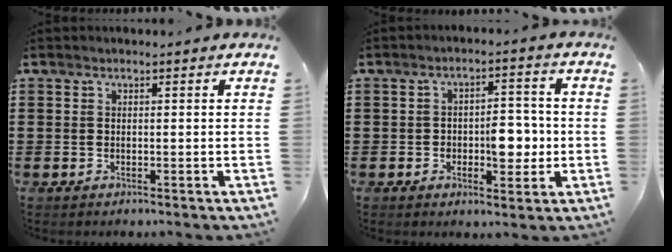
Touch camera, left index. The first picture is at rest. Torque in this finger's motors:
{"motor_torque": [0.81, 0.20, 0.23, 0.05]}